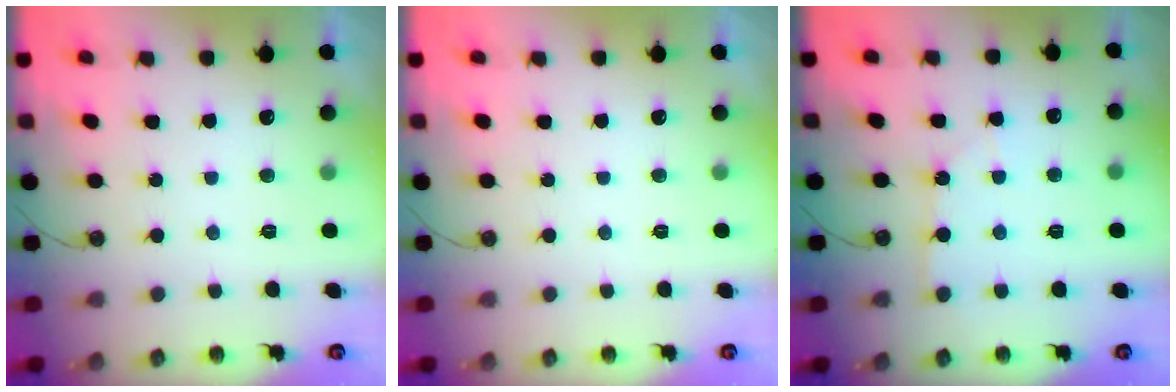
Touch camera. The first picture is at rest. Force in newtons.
{"total": 0.0}
{"total": 5.9, "press": 5.8, "slide": 0.9}